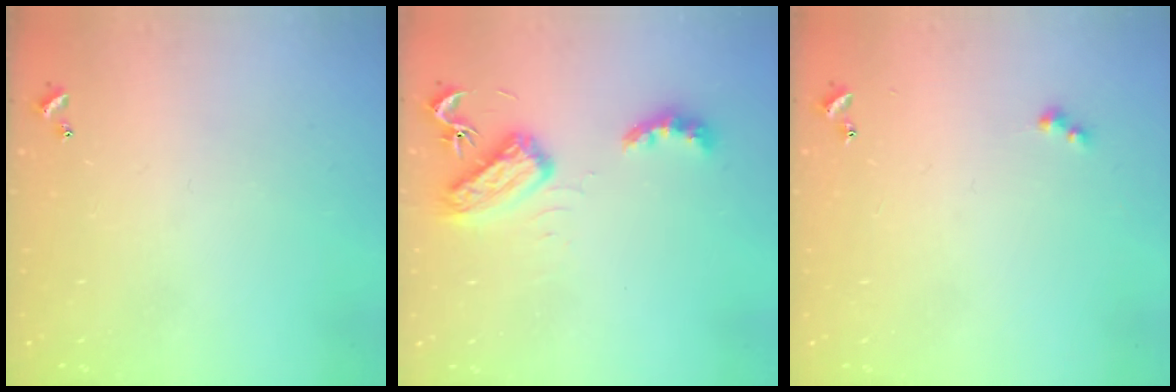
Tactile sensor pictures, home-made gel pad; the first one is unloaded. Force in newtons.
{"total": 6.9, "press": 6.9, "slide": 0.5}
{"total": 1.9, "press": 1.8, "slide": 0.4}